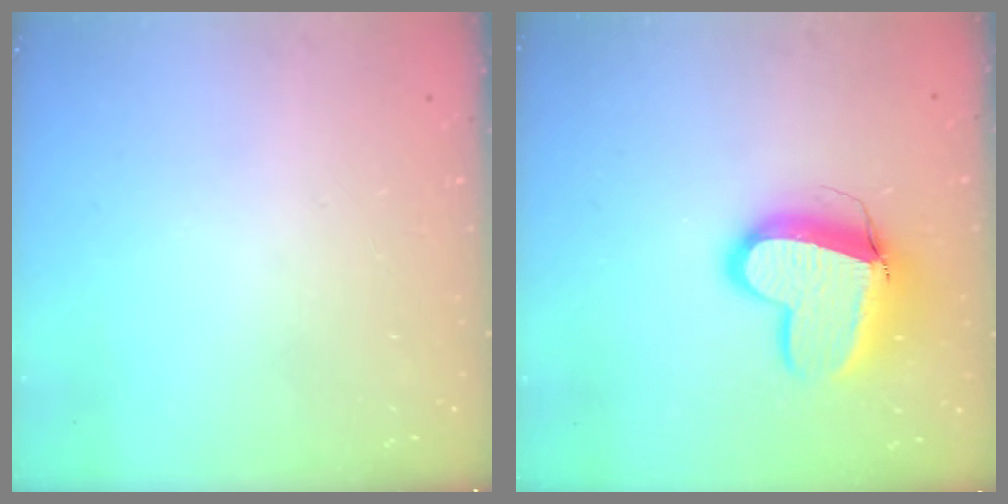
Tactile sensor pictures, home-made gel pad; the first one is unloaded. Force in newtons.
{"total": 13.6, "press": 13.5, "slide": 1.7}